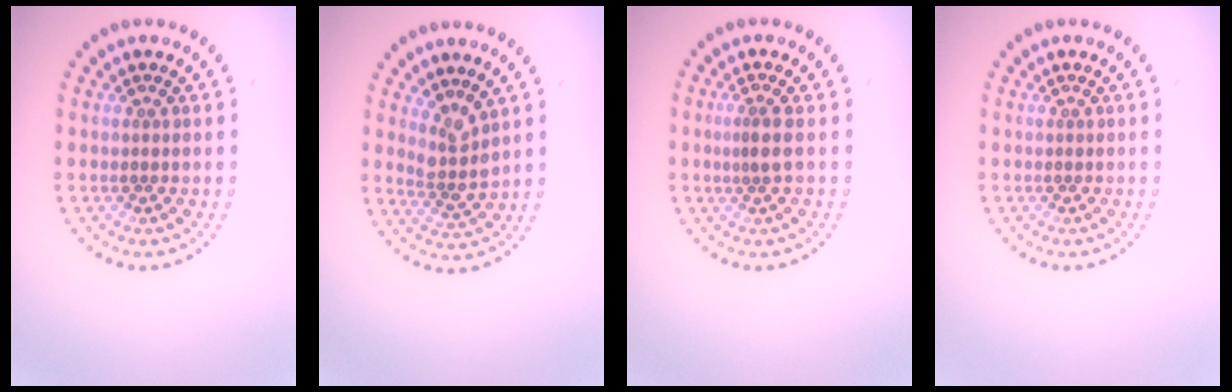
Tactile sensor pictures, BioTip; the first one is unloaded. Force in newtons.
{"total": 2.6, "press": 1.9, "slide": 1.7}
{"total": 1.3, "press": 0.8, "slide": 0.9}
{"total": 0.0}